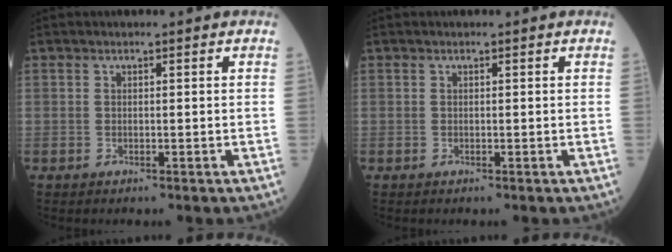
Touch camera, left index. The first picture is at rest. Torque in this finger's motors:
{"motor_torque": [0.08, -0.06, 0.00, 0.00]}